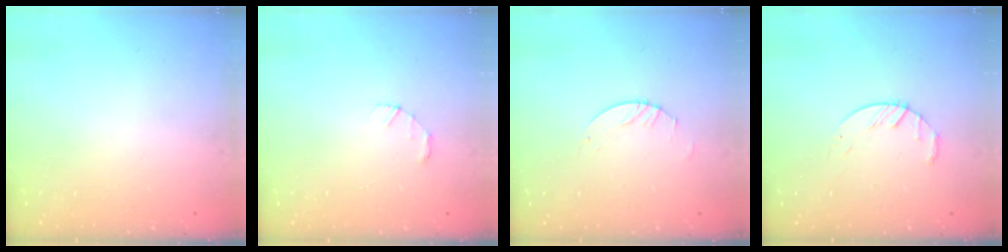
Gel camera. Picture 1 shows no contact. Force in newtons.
{"total": 1.4, "press": 1.3, "slide": 0.3}
{"total": 2.0, "press": 2.0, "slide": 0.2}
{"total": 4.3, "press": 4.2, "slide": 0.6}